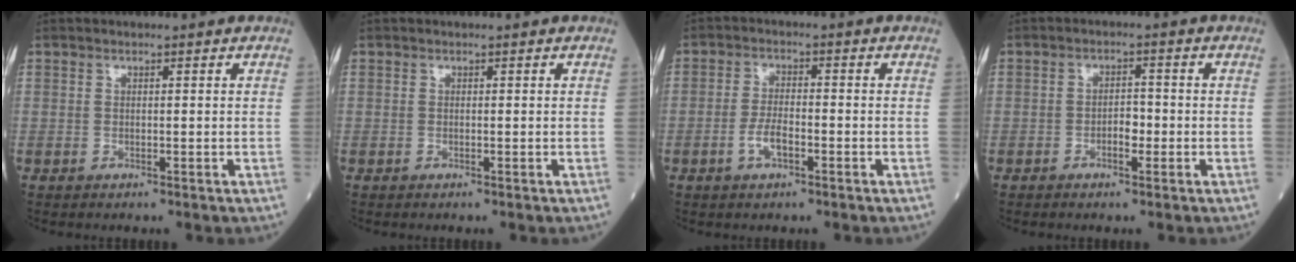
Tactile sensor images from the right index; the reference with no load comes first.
{"total": 0.0}
{"total": 3.8, "force": [-1.6, 1.3, 3.2], "torque": [-0.061, 0.004, -0.030]}
{"total": 2.6, "force": [-0.9, 1.2, 2.2], "torque": [-0.032, 0.006, -0.016]}